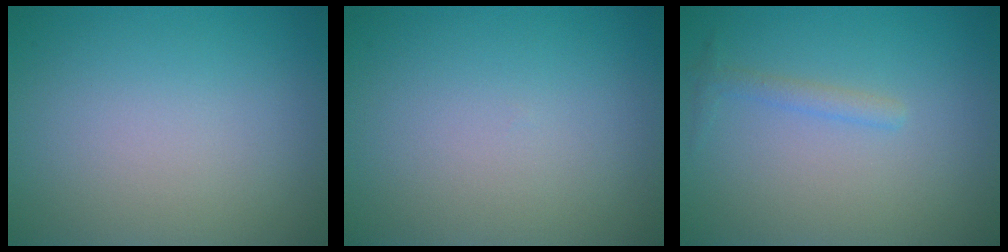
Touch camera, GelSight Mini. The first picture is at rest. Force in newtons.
{"total": 0.0}
{"total": 1.2, "press": 1.2, "slide": 0.0}